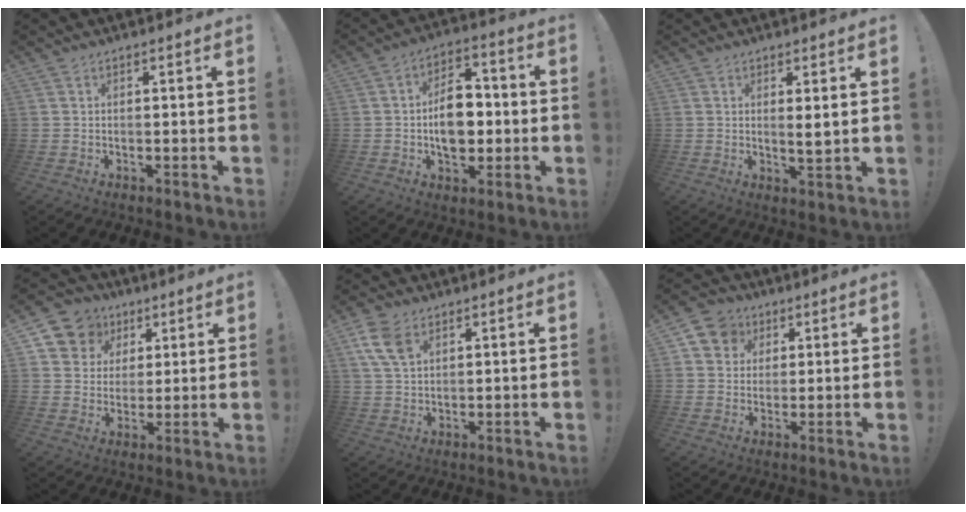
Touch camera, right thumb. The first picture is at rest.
{"total": 13.2, "force": [-1.4, 9.1, 9.5], "torque": [-0.144, 0.015, -0.022]}
{"total": 3.3, "force": [1.3, 0.2, 3.0], "torque": [-0.035, -0.022, 0.017]}
{"total": 9.7, "force": [4.0, 8.6, 2.0], "torque": [-0.028, -0.025, 0.084]}
{"total": 9.0, "force": [4.3, 6.0, 5.2], "torque": [-0.100, -0.005, 0.087]}
{"total": 8.4, "force": [2.7, 7.6, 2.3], "torque": [-0.032, -0.007, 0.057]}